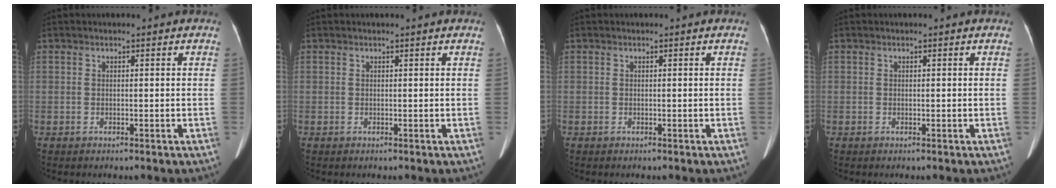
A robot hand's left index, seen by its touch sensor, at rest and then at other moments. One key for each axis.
{"total": 0.0}
{"total": 0.0}
{"total": 0.0}